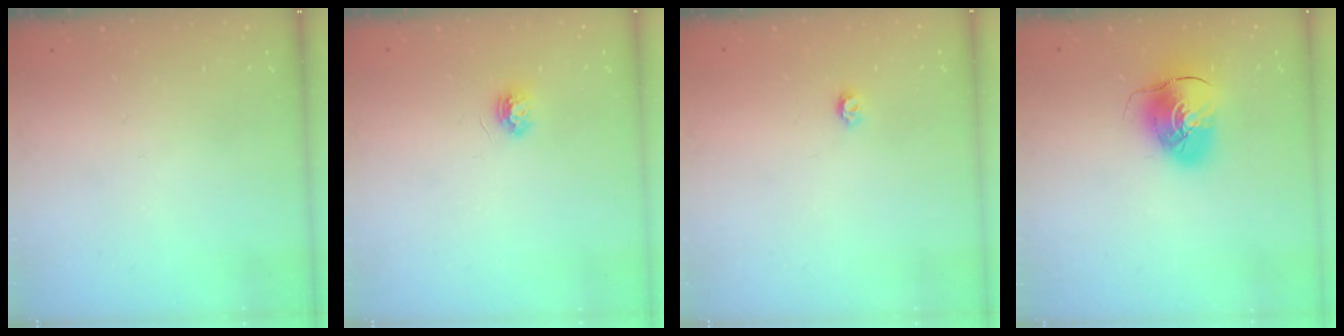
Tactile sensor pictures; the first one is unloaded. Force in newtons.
{"total": 3.7, "press": 3.7, "slide": 0.4}
{"total": 3.2, "press": 3.2, "slide": 0.3}
{"total": 9.7, "press": 9.6, "slide": 1.4}